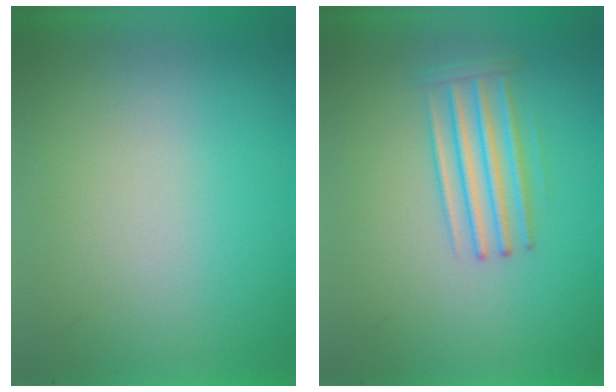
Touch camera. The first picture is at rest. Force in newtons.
{"total": 2.9}